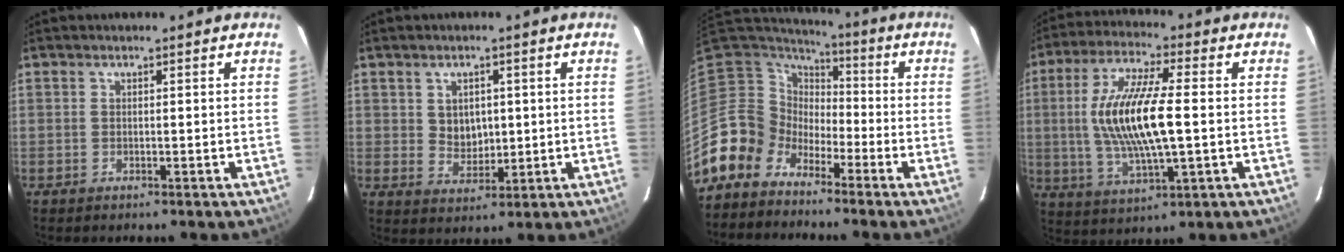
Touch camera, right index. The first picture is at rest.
{"total": 5.0, "force": [0.9, 4.1, 2.6], "torque": [-0.042, 0.004, 0.025]}
{"total": 8.2, "force": [-5.4, 6.2, -0.3], "torque": [-0.009, 0.039, -0.123]}
{"total": 15.5, "force": [0.2, 4.3, 14.9], "torque": [-0.292, 0.001, 0.006]}